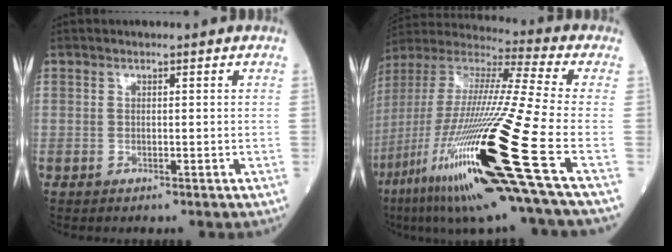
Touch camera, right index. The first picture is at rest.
{"total": 32.8, "force": [-12.1, 1.8, 30.4], "torque": [-0.584, -0.077, -0.226]}